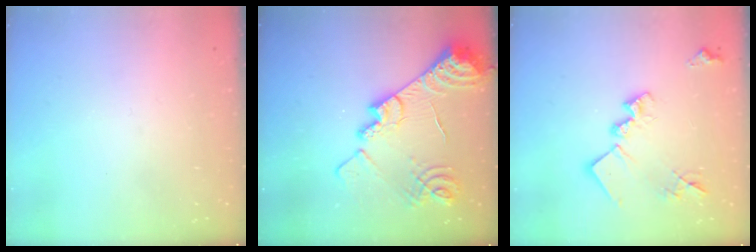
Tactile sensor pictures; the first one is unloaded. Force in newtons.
{"total": 18.9, "press": 18.9, "slide": 1.6}
{"total": 16.6, "press": 16.6, "slide": 0.5}